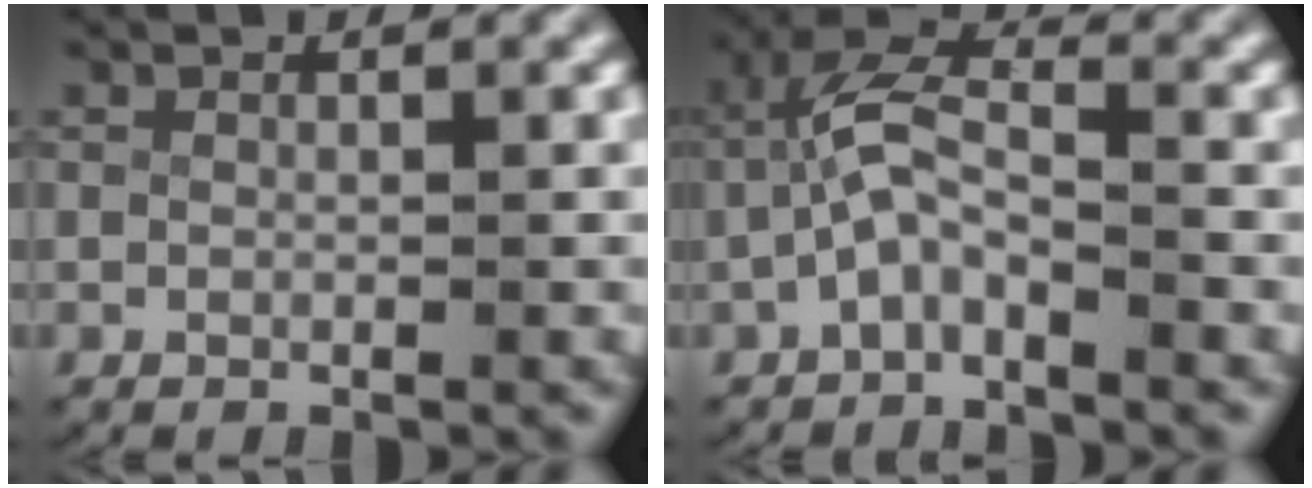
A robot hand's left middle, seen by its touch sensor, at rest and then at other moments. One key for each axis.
{"total": 4.6, "fx": -0.7, "fy": 2.9, "fz": 3.5, "tx": -0.075, "ty": -0.007, "tz": -0.019}